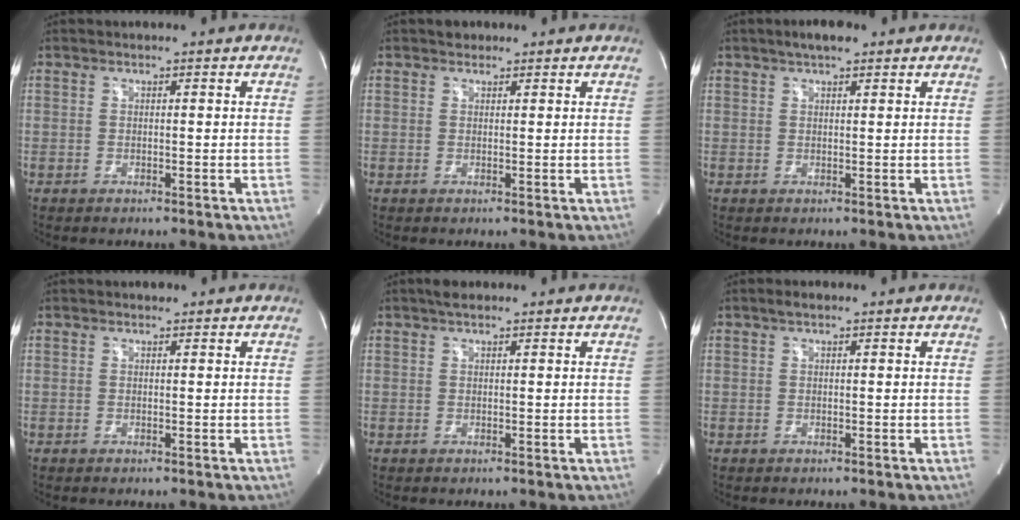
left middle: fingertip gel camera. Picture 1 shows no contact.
{"total": 1.2, "force": [0.9, 0.8, 0.2], "torque": [-0.004, 0.007, 0.012]}
{"total": 3.8, "force": [2.6, 1.2, 2.5], "torque": [-0.047, 0.013, 0.042]}
{"total": 0.5, "force": [0.4, 0.3, 0.1], "torque": [-0.009, 0.002, 0.005]}
{"total": 1.9, "force": [1.4, 0.6, 1.1], "torque": [-0.023, 0.014, 0.023]}
{"total": 1.2, "force": [0.8, 0.5, 0.8], "torque": [-0.016, 0.013, 0.012]}